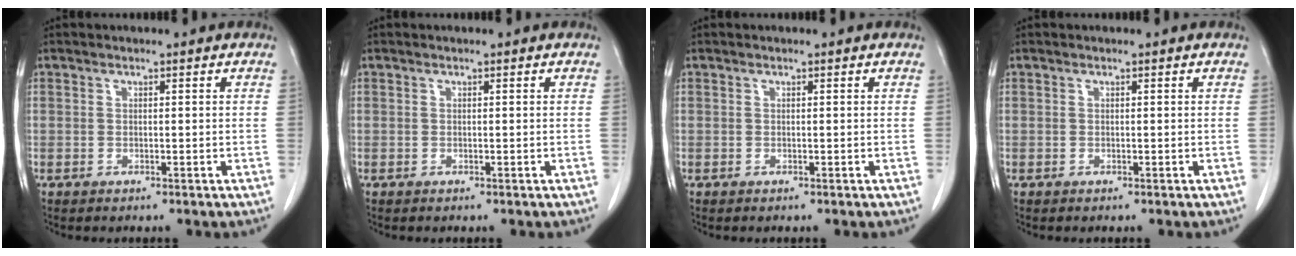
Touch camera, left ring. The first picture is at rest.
{"total": 0.0}
{"total": 0.0}
{"total": 0.0}